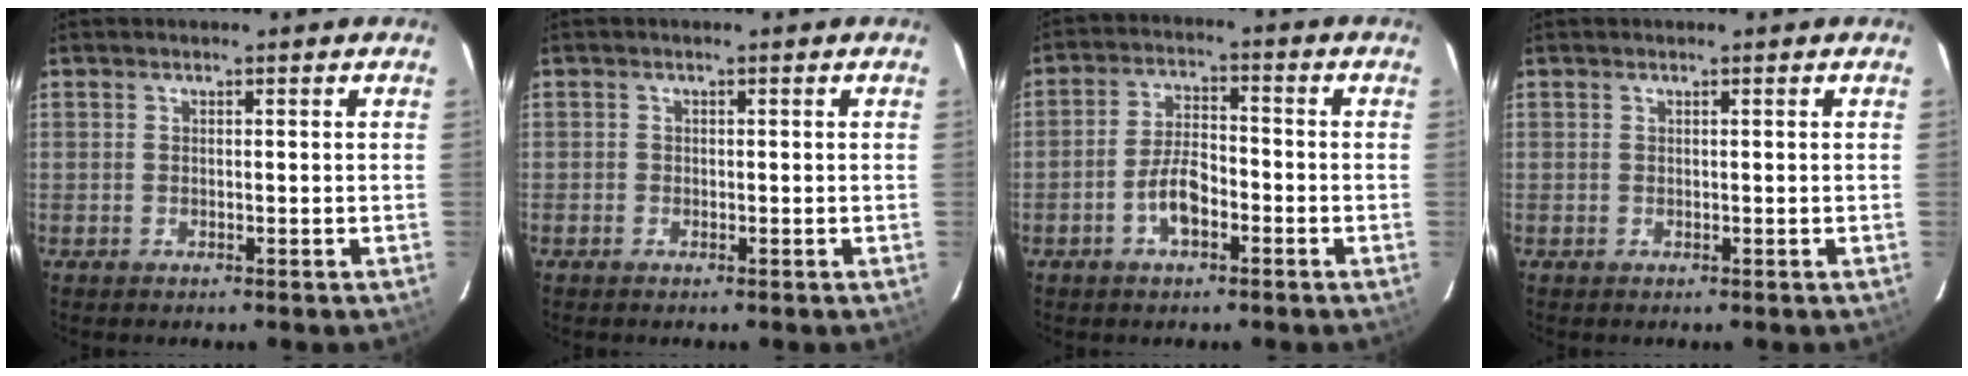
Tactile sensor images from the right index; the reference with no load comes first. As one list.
[{"total": 0.6, "force": [-0.4, 0.5, -0.1], "torque": [0.000, 0.000, -0.008]}, {"total": 6.3, "force": [-2.9, 2.7, 4.9], "torque": [-0.103, 0.010, -0.050]}, {"total": 0.0}]